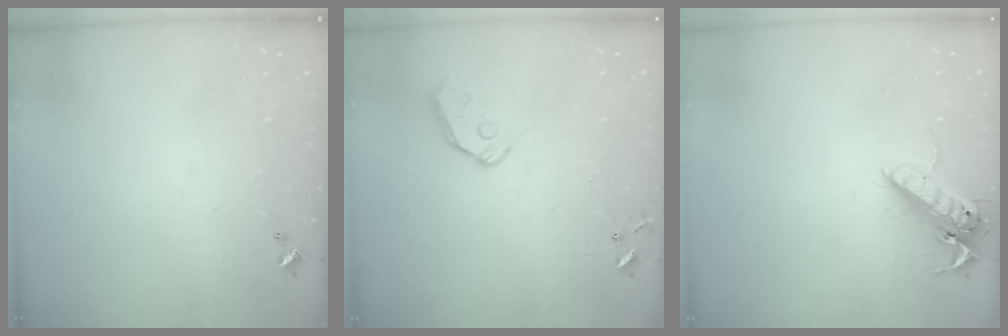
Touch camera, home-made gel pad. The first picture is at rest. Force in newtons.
{"total": 7.6, "press": 7.5, "slide": 0.8}
{"total": 13.6, "press": 13.5, "slide": 2.3}